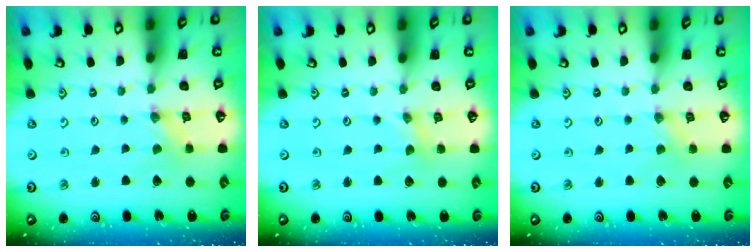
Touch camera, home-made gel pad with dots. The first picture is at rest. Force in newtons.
{"total": 0.0}
{"total": 0.0}